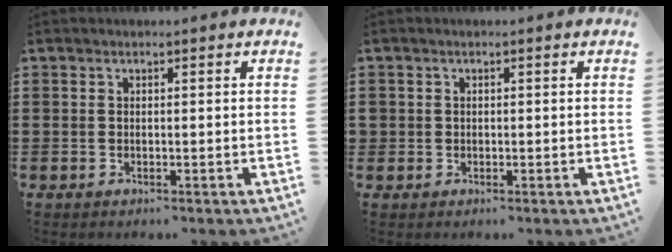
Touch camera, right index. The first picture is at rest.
{"total": 0.9, "force": [0.0, 0.9, 0.2], "torque": [-0.006, 0.004, -0.001]}